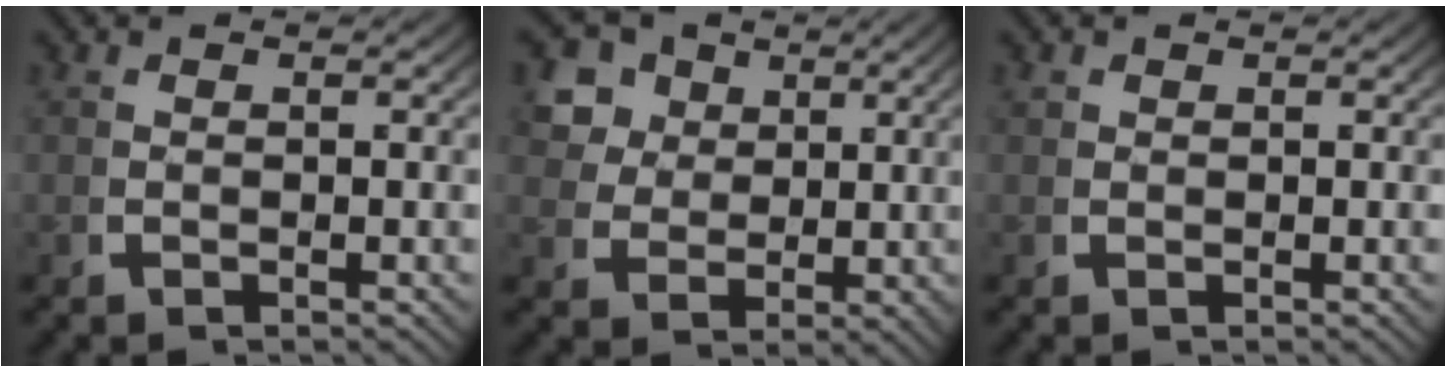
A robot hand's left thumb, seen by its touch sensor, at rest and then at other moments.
{"total": 7.8, "force": [2.6, 6.3, 3.8], "torque": [-0.080, -0.013, 0.046]}
{"total": 0.7, "force": [0.3, 0.6, 0.1], "torque": [-0.006, -0.006, 0.011]}